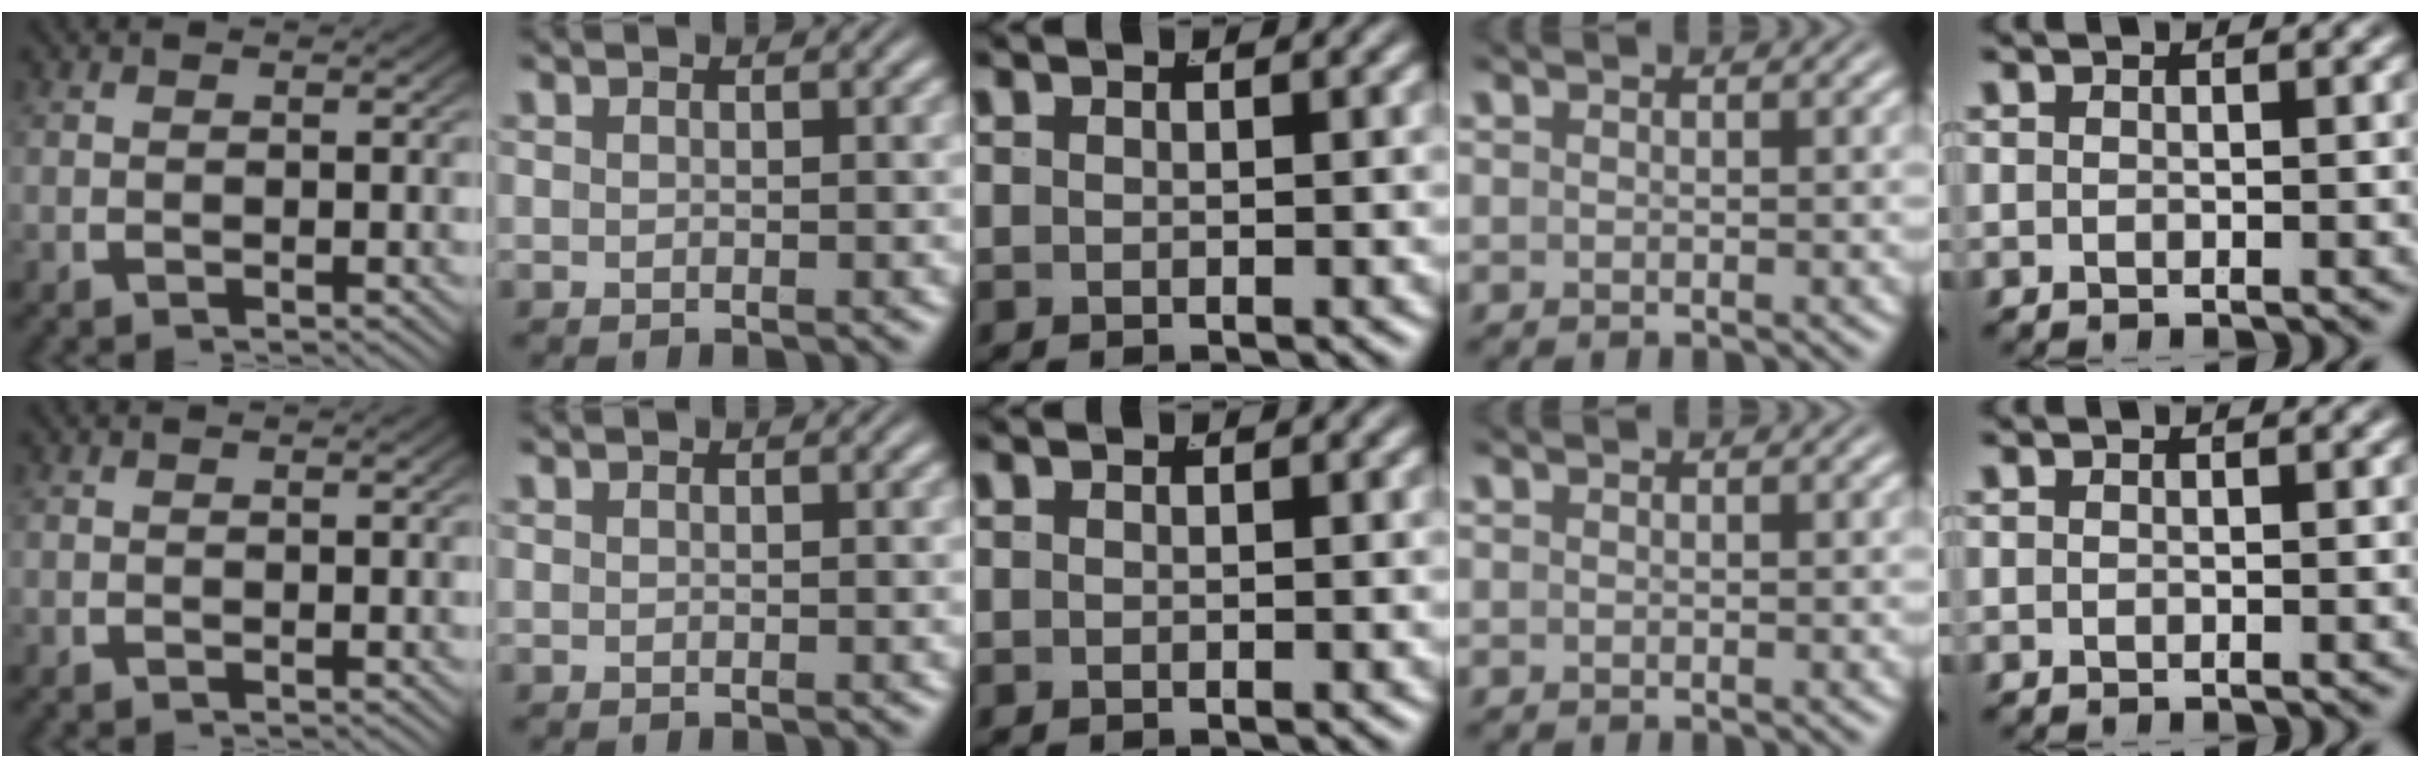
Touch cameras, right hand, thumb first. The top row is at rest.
{}